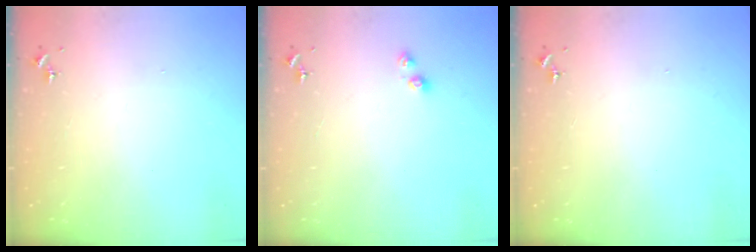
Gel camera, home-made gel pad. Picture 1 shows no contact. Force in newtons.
{"total": 4.3, "press": 4.3, "slide": 0.5}
{"total": 0.0}